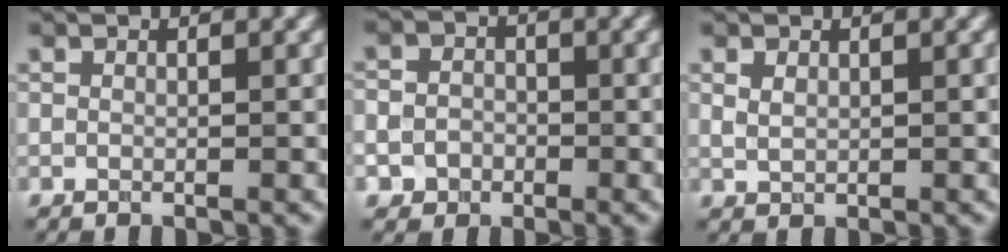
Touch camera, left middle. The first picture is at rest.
{"total": 3.3, "force": [-0.9, 3.0, 1.1], "torque": [0.013, 0.006, -0.030]}
{"total": 1.1, "force": [0.5, 0.7, 0.7], "torque": [-0.019, -0.002, 0.015]}